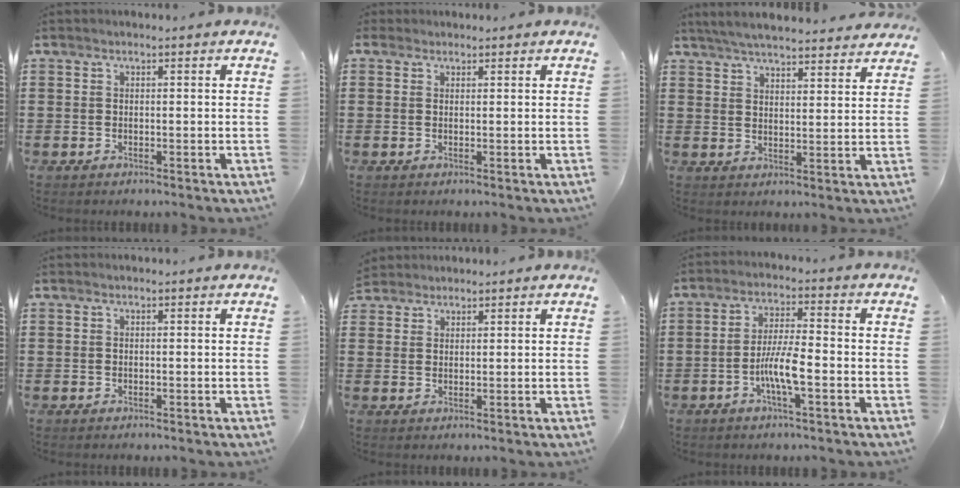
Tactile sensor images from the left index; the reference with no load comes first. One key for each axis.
{"total": 0.7, "fx": 0.4, "fy": 0.5, "fz": 0.1, "tx": -0.004, "ty": 0.005, "tz": 0.007}
{"total": 5.0, "fx": 4.9, "fy": 0.0, "fz": 1.2, "tx": -0.041, "ty": -0.020, "tz": 0.087}
{"total": 0.0}
{"total": 2.0, "fx": 1.9, "fy": 0.6, "fz": -0.2, "tx": -0.001, "ty": 0.005, "tz": 0.039}
{"total": 6.3, "fx": -2.3, "fy": 1.2, "fz": 5.7, "tx": -0.116, "ty": -0.002, "tz": -0.048}